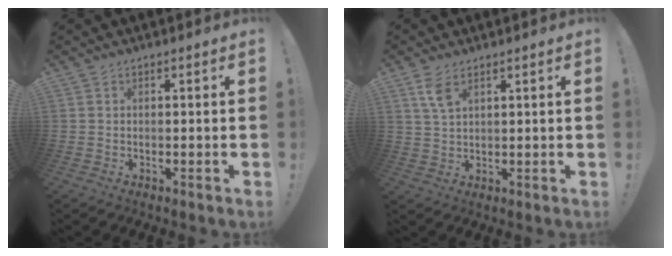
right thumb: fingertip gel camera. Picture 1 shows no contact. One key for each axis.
{"total": 5.3, "fx": 3.1, "fy": 2.3, "fz": 3.6, "tx": -0.060, "ty": -0.013, "tz": 0.055}